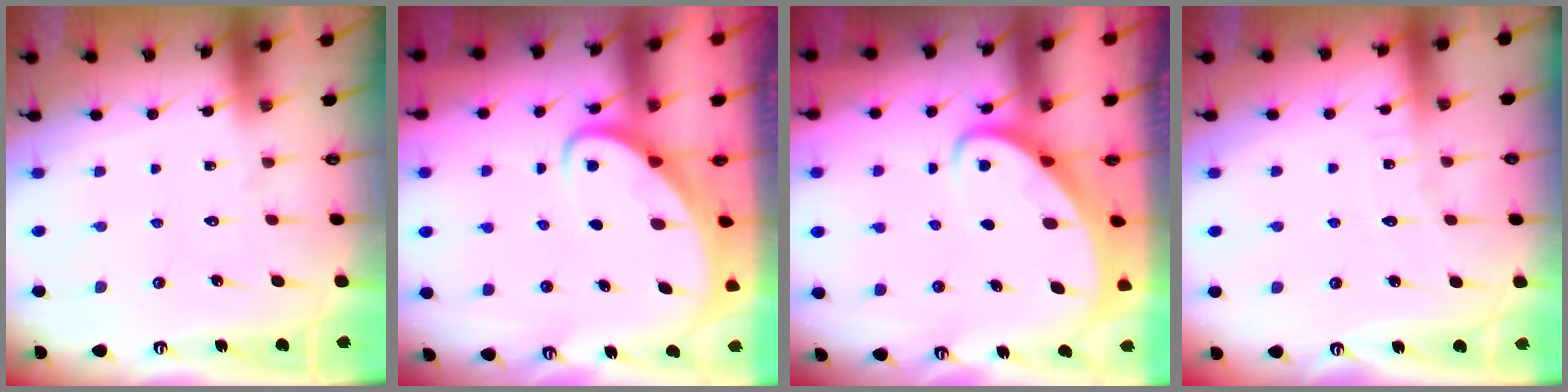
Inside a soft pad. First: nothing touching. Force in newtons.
{"total": 2.8, "press": 2.8, "slide": 0.3}
{"total": 3.5, "press": 3.4, "slide": 0.4}
{"total": 2.9, "press": 2.8, "slide": 0.4}